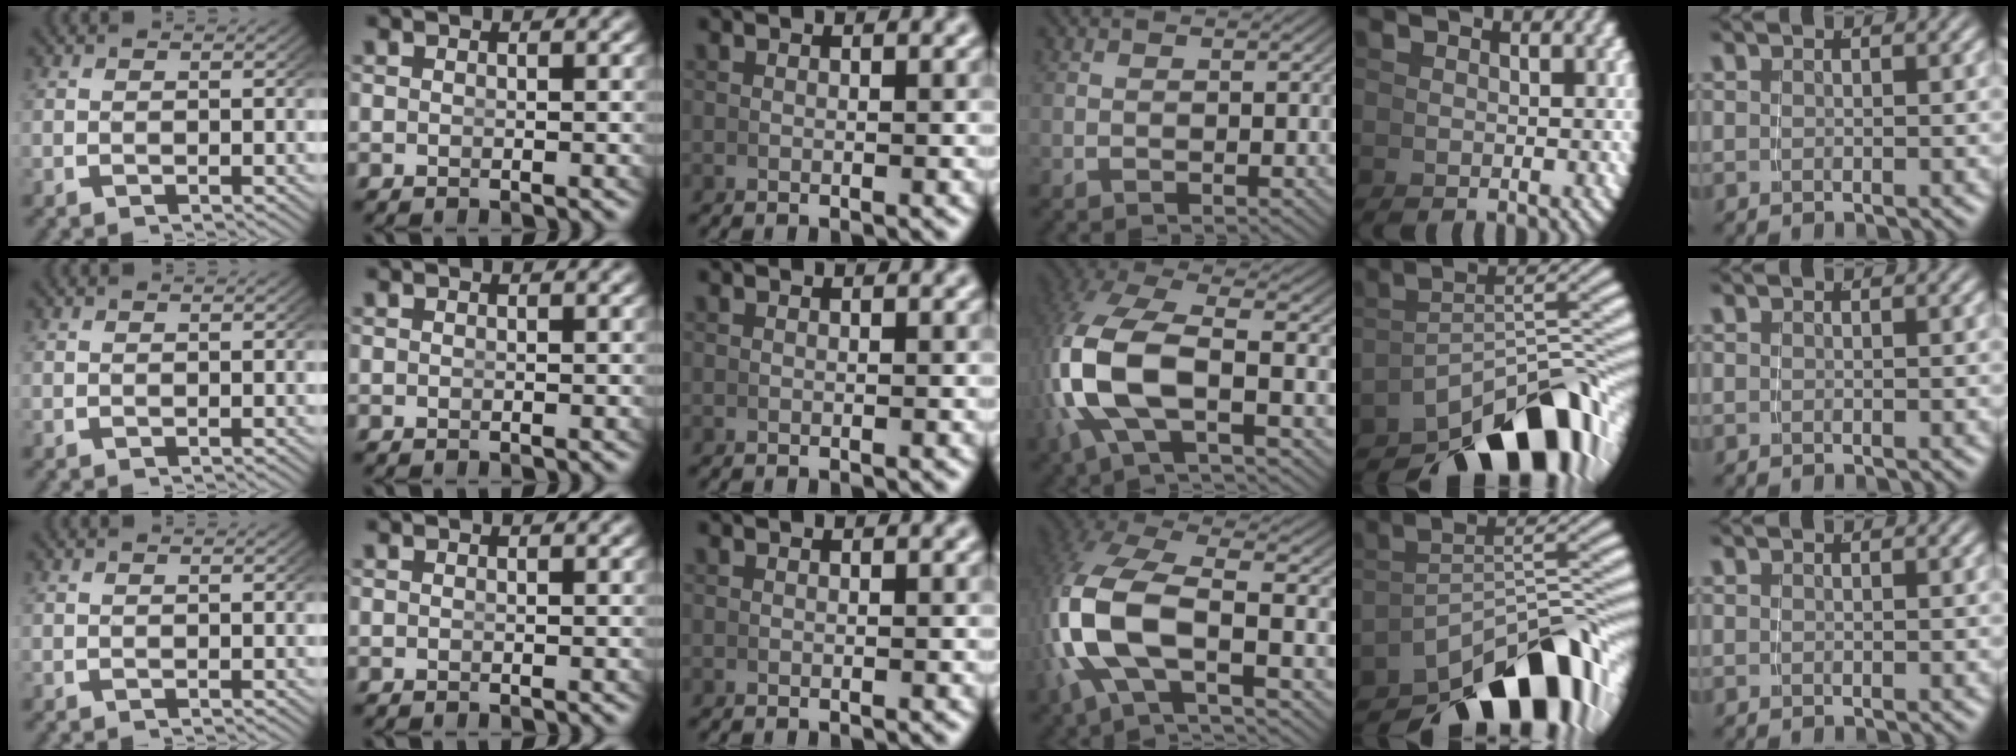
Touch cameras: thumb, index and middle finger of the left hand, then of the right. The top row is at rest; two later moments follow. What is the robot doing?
{"motion": "grasp_and_lifting", "object": "coin"}